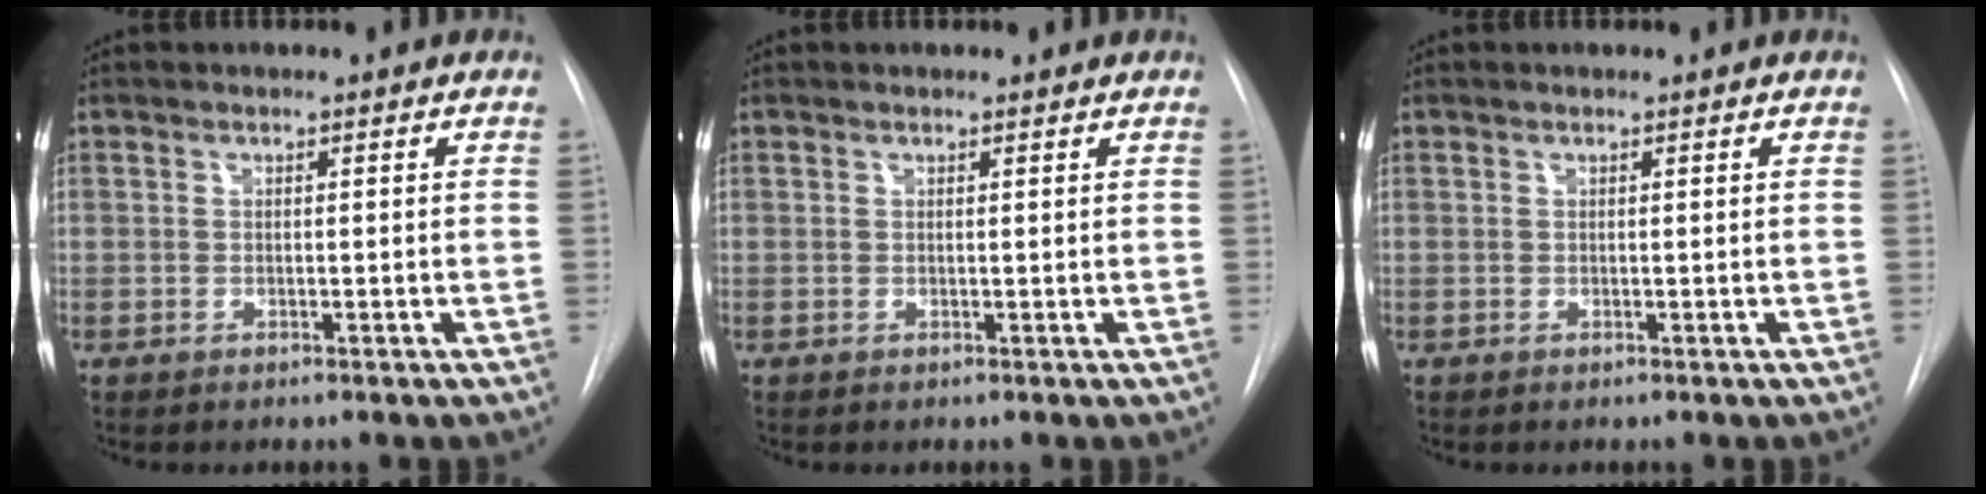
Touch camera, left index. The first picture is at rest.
{"total": 1.3, "force": [1.3, 0.1, 0.1], "torque": [-0.011, 0.004, 0.014]}
{"total": 0.6, "force": [0.6, 0.0, 0.1], "torque": [-0.007, 0.004, 0.009]}